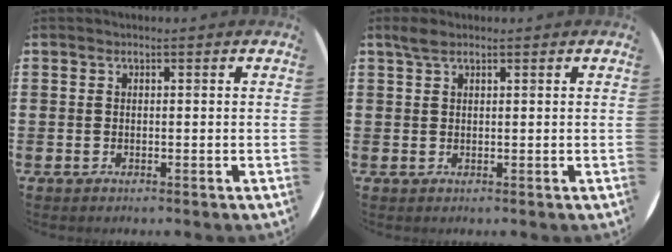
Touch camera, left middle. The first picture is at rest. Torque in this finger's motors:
{"motor_torque": [0.48, -0.38, 0.04, 0.00]}